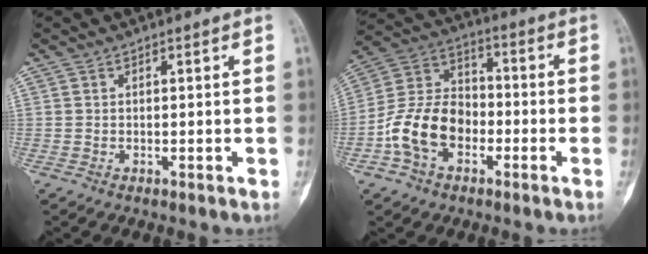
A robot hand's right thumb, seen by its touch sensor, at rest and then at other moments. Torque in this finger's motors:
{"motor_torque": [1.66, 1.63, 1.40, -0.81, 0.10]}